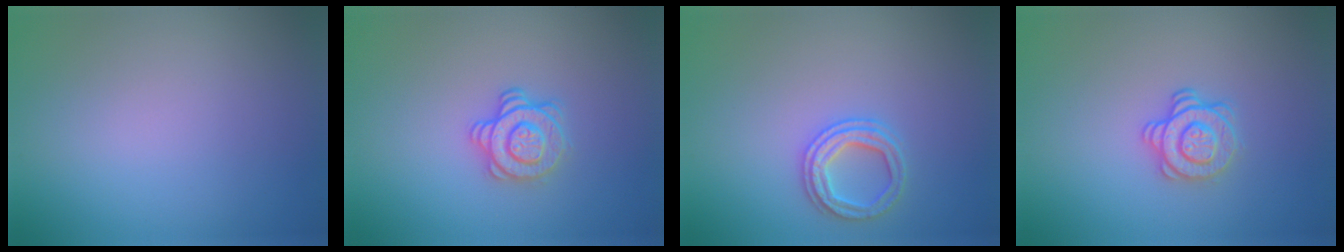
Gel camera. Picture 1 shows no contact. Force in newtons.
{"total": 2.9, "press": 2.5, "slide": 1.3}
{"total": 2.4, "press": 2.4, "slide": 0.2}
{"total": 2.4, "press": 2.0, "slide": 1.4}